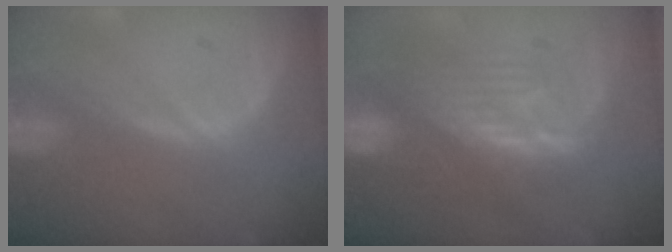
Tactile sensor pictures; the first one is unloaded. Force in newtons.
{"total": 8.4, "press": 8.2, "slide": 1.8}